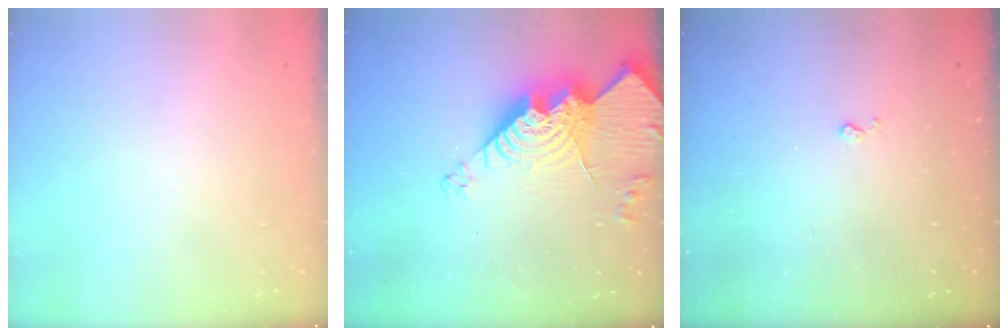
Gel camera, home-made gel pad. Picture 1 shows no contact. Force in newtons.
{"total": 20.2, "press": 20.1, "slide": 2.1}
{"total": 2.9, "press": 2.8, "slide": 0.5}